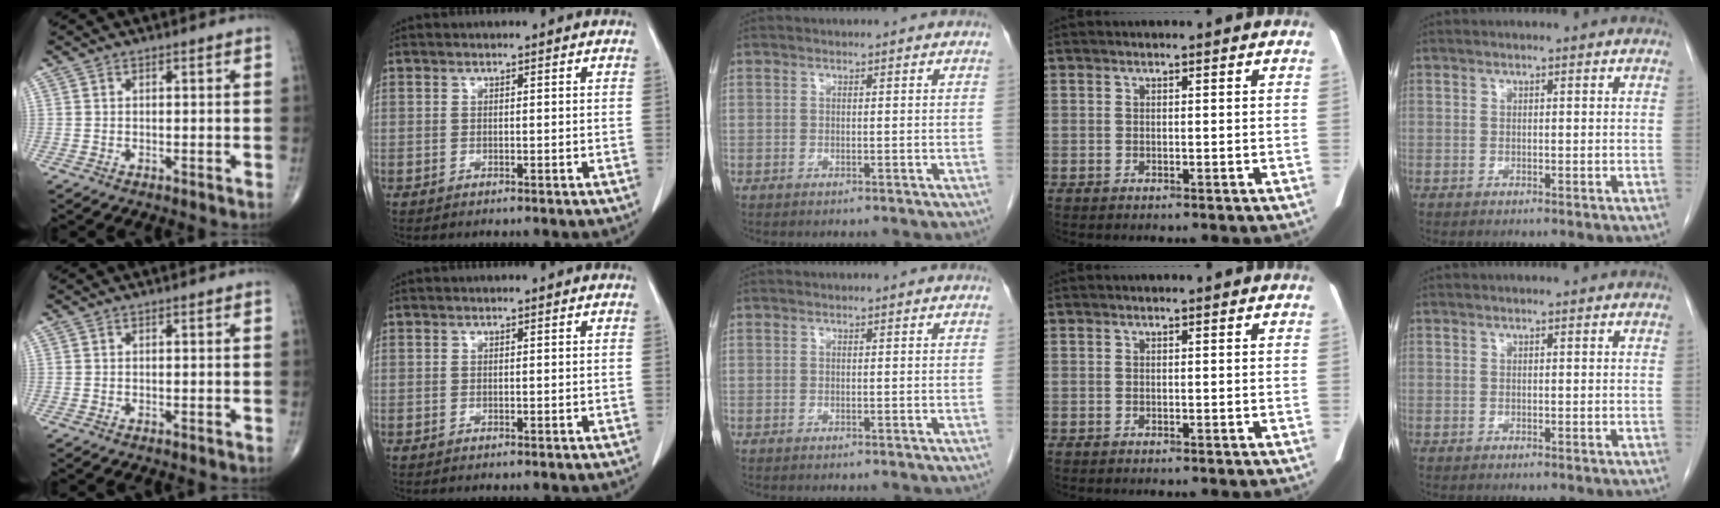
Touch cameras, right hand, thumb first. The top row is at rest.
{}